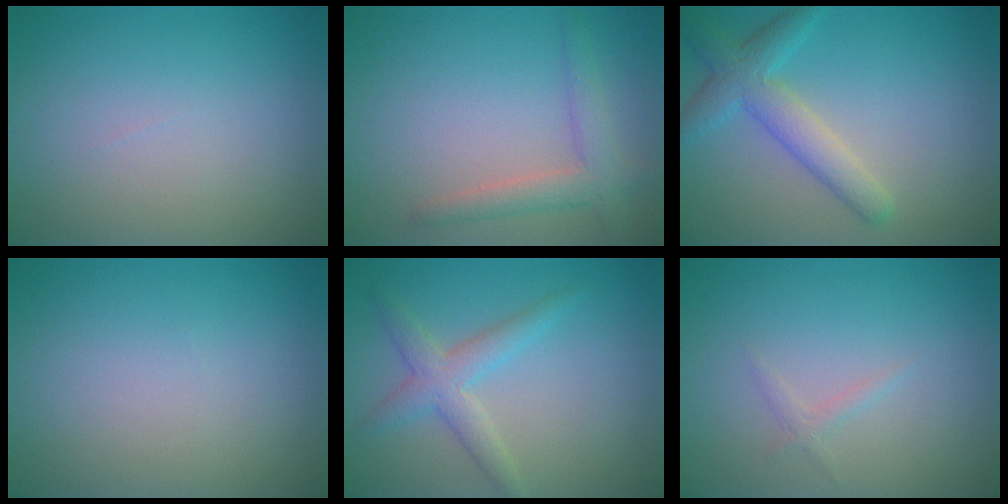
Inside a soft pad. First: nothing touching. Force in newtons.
{"total": 2.7, "press": 2.7, "slide": 0.2}
{"total": 4.0, "press": 4.0, "slide": 0.2}
{"total": 0.0}
{"total": 3.0, "press": 3.0, "slide": 0.1}
{"total": 0.8, "press": 0.8, "slide": 0.0}